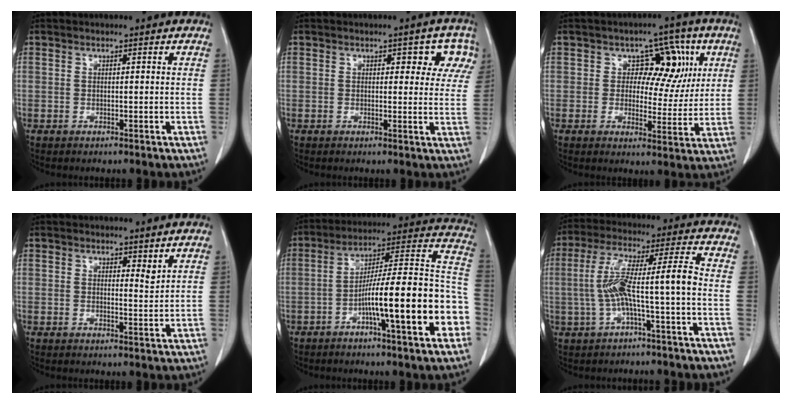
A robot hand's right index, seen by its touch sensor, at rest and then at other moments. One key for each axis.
{"total": 5.2, "fx": 2.4, "fy": 3.0, "fz": 3.6, "tx": -0.018, "ty": 0.010, "tz": 0.020}
{"total": 8.1, "fx": 2.4, "fy": 5.8, "fz": 5.0, "tx": -0.038, "ty": 0.018, "tz": 0.033}
{"total": 1.7, "fx": 1.3, "fy": 0.4, "fz": 1.0, "tx": -0.016, "ty": -0.011, "tz": 0.021}
{"total": 19.8, "fx": -6.4, "fy": 2.1, "fz": 18.6, "tx": -0.226, "ty": 0.030, "tz": -0.094}
{"total": 9.7, "fx": -1.8, "fy": 0.1, "fz": 9.5, "tx": -0.189, "ty": 0.034, "tz": -0.032}